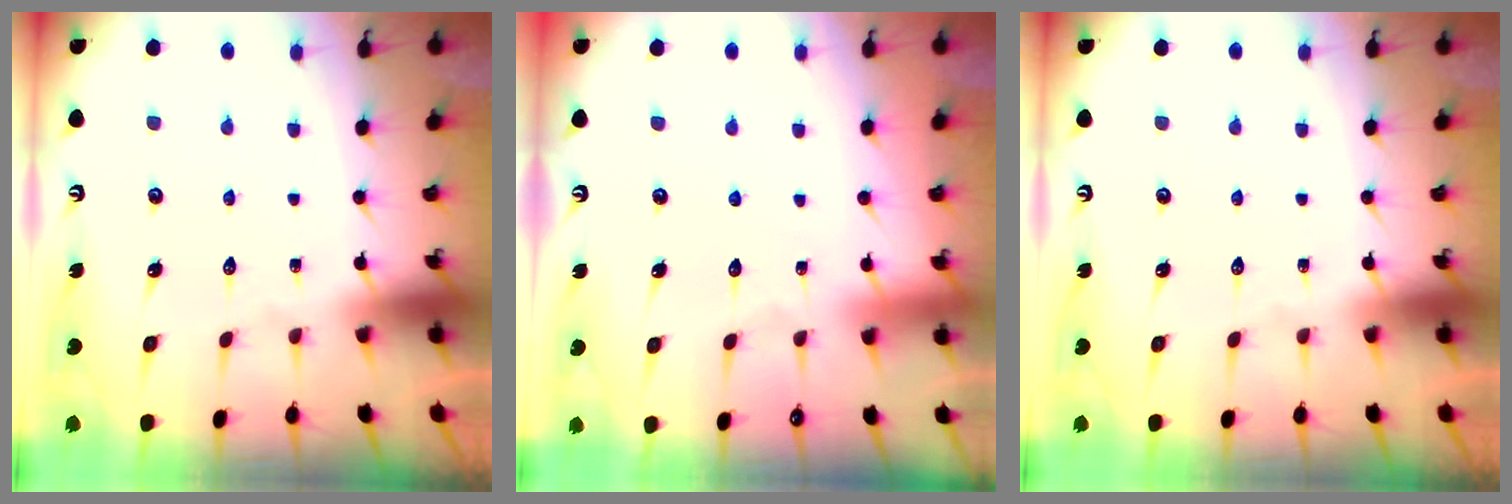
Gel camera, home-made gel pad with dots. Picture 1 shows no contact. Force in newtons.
{"total": 3.4, "press": 3.4, "slide": 0.3}
{"total": 0.0}